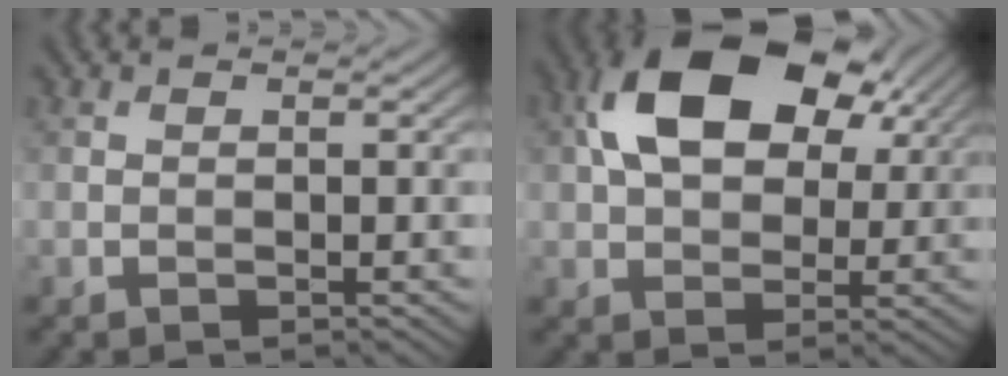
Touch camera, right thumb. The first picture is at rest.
{"total": 15.1, "force": [5.3, 9.4, 10.5], "torque": [-0.206, 0.021, 0.093]}